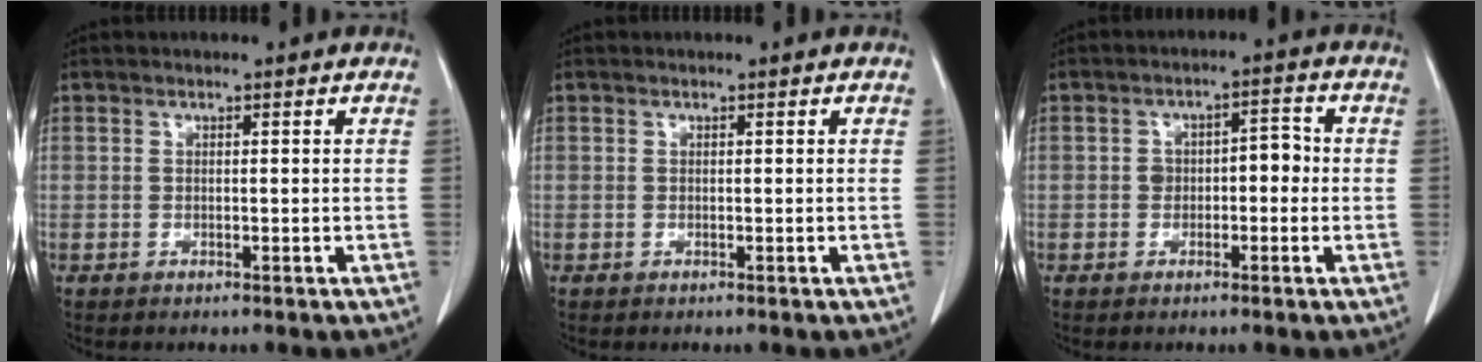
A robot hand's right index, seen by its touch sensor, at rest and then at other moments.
{"total": 0.0}
{"total": 4.4, "force": [-0.3, 2.5, 3.6], "torque": [-0.053, 0.026, -0.003]}